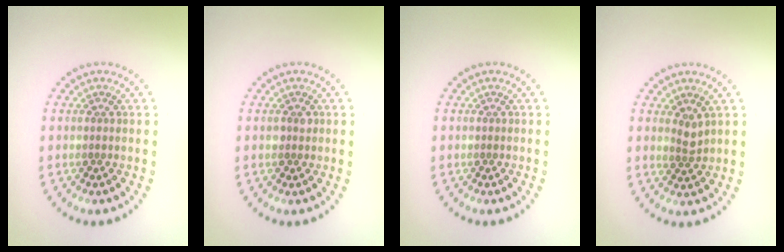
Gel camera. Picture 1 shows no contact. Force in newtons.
{"total": 1.0, "press": 1.0, "slide": 0.2}
{"total": 0.0}
{"total": 1.4, "press": 1.1, "slide": 0.9}